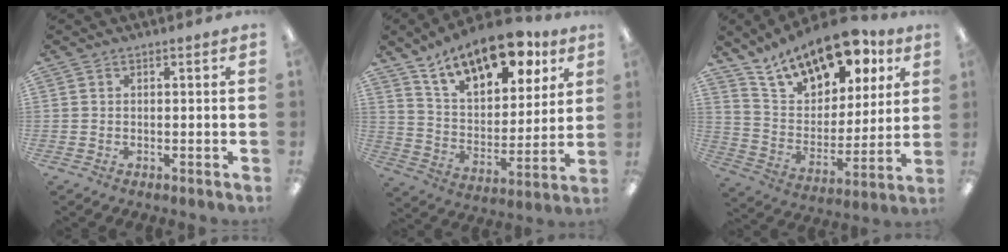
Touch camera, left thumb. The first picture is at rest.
{"total": 17.4, "force": [12.5, 8.0, 9.1], "torque": [-0.147, -0.072, 0.219]}
{"total": 17.1, "force": [12.9, 8.3, 7.5], "torque": [-0.138, -0.080, 0.230]}